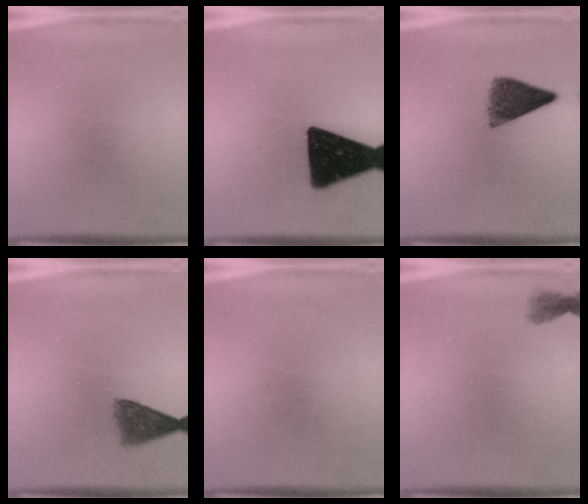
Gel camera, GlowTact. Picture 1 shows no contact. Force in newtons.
{"total": 19.5}
{"total": 6.3}
{"total": 4.2}
{"total": 0.0}
{"total": 1.3}